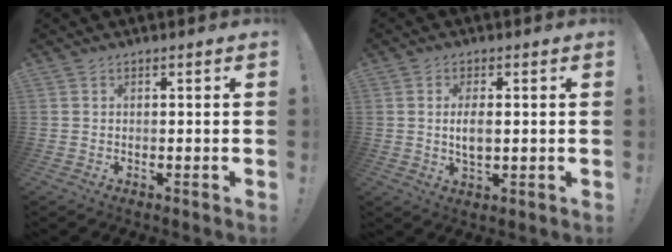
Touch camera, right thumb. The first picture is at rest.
{"total": 5.0, "force": [0.2, 2.4, 4.4], "torque": [-0.073, -0.007, -0.004]}